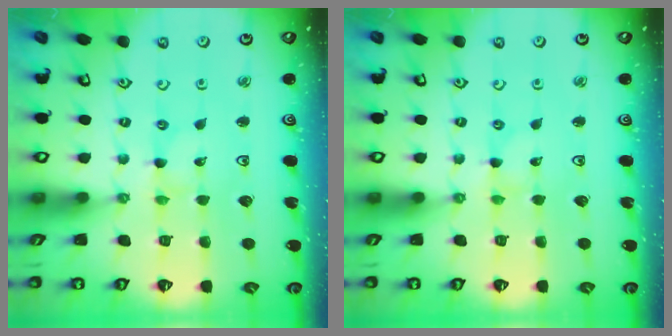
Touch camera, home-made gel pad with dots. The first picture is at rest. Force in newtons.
{"total": 0.0}